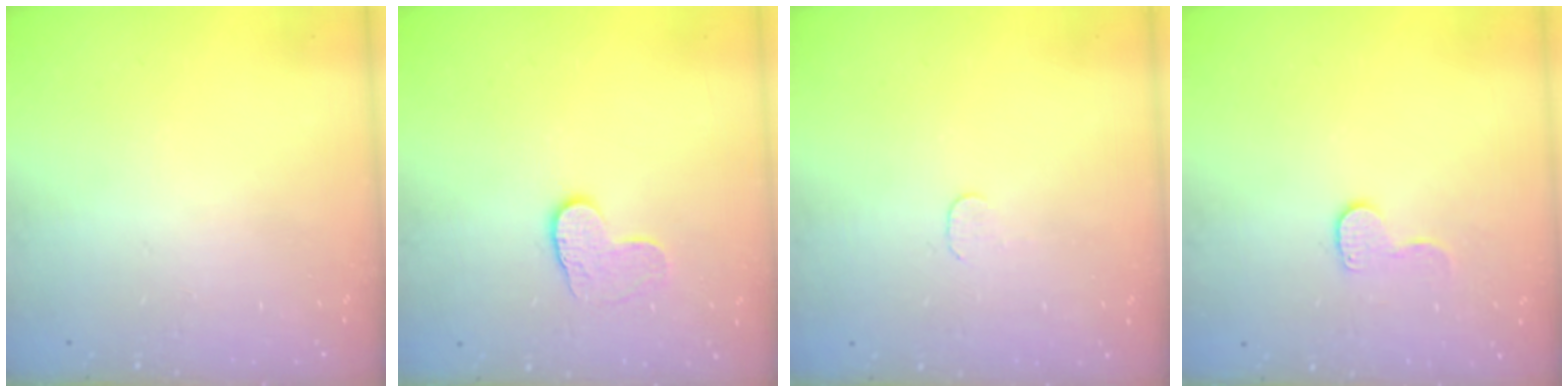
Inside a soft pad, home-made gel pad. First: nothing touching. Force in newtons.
{"total": 6.9, "press": 6.8, "slide": 0.5}
{"total": 3.1, "press": 3.1, "slide": 0.3}
{"total": 6.8, "press": 6.7, "slide": 0.6}